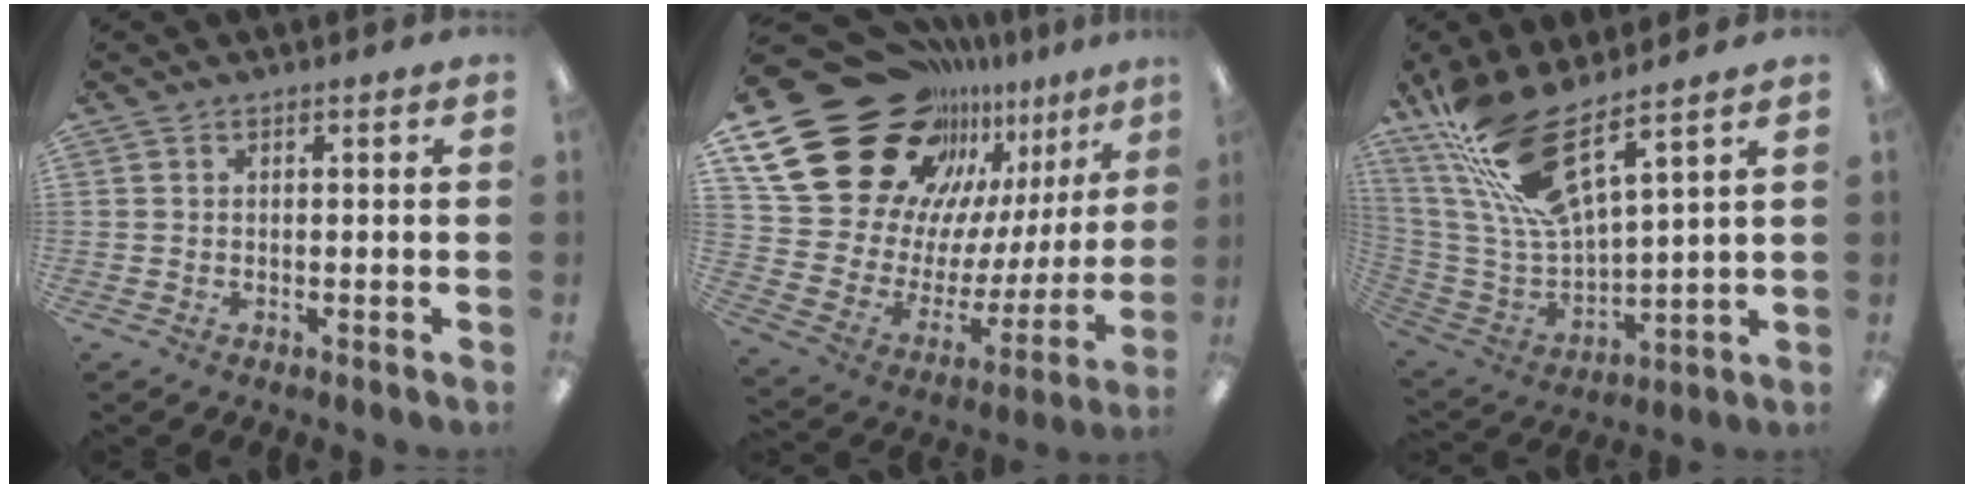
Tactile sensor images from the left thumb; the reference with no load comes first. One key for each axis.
{"total": 29.9, "fx": 20.3, "fy": 16.7, "fz": 14.3, "tx": -0.242, "ty": -0.148, "tz": 0.399}
{"total": 18.4, "fx": 12.9, "fy": 5.3, "fz": 12.0, "tx": -0.265, "ty": -0.078, "tz": 0.229}